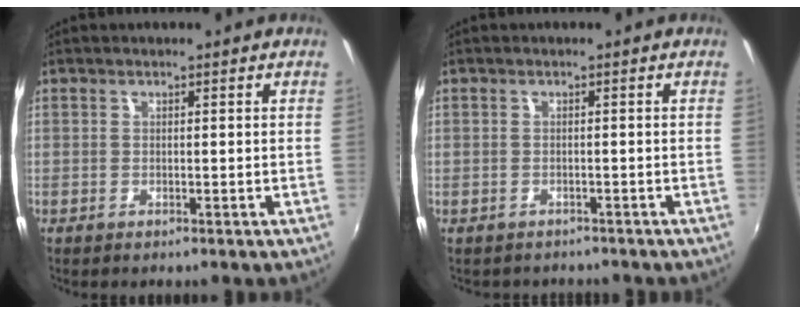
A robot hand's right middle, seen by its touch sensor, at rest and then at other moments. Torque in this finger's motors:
{"motor_torque": [-2.14, 0.00, -1.02, -0.21]}